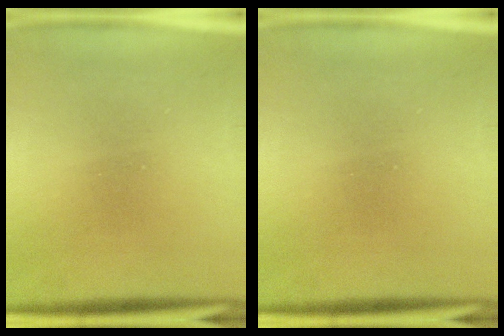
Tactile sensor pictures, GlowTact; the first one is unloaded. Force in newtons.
{"total": 0.0}